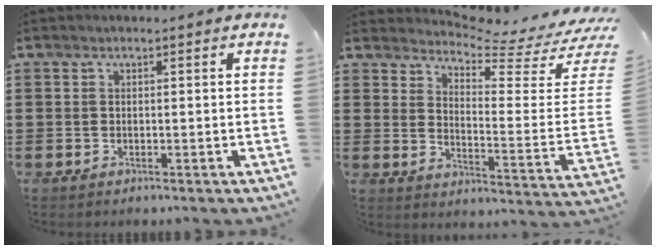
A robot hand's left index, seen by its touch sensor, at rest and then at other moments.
{"total": 4.9, "force": [4.4, 0.2, 2.2], "torque": [-0.045, -0.055, 0.063]}